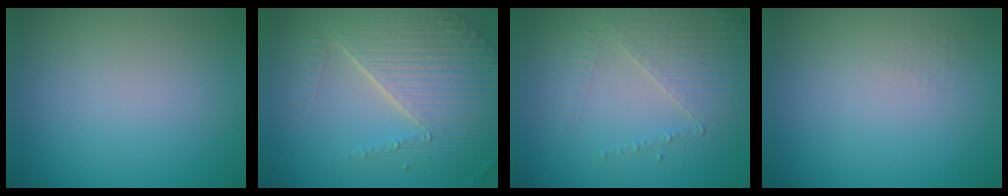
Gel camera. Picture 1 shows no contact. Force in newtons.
{"total": 7.7, "press": 5.4, "slide": 5.5}
{"total": 5.3, "press": 3.1, "slide": 4.3}
{"total": 0.6, "press": 0.6, "slide": 0.3}